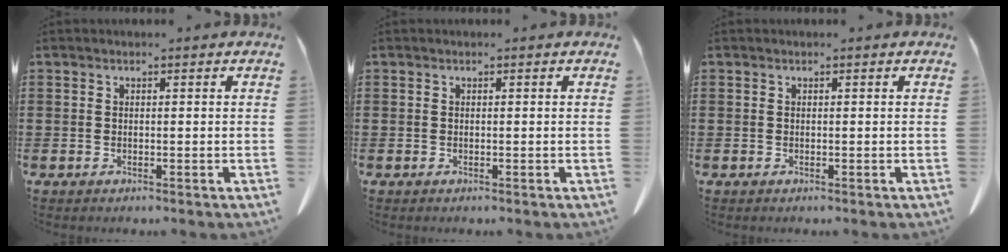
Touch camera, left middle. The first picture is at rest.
{"total": 0.0}
{"total": 0.0}